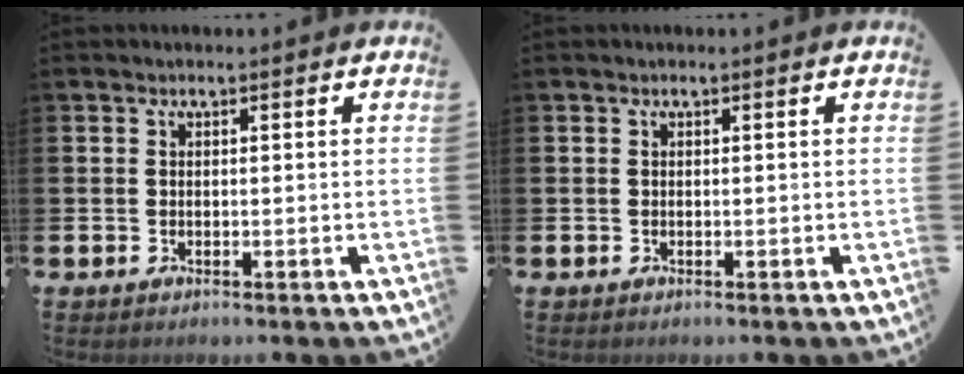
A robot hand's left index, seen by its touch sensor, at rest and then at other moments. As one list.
[{"total": 0.0}]